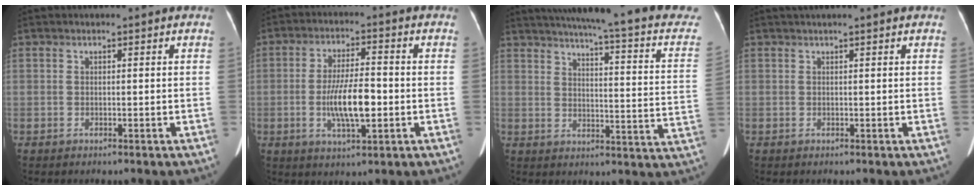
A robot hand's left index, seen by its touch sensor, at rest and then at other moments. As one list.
[{"total": 8.3, "force": [-1.7, 1.9, 7.9], "torque": [-0.155, -0.004, -0.032]}, {"total": 25.1, "force": [20.8, 2.0, 13.9], "torque": [-0.200, -0.037, 0.238]}, {"total": 3.0, "force": [2.5, -0.3, 1.7], "torque": [-0.020, 0.032, 0.037]}]